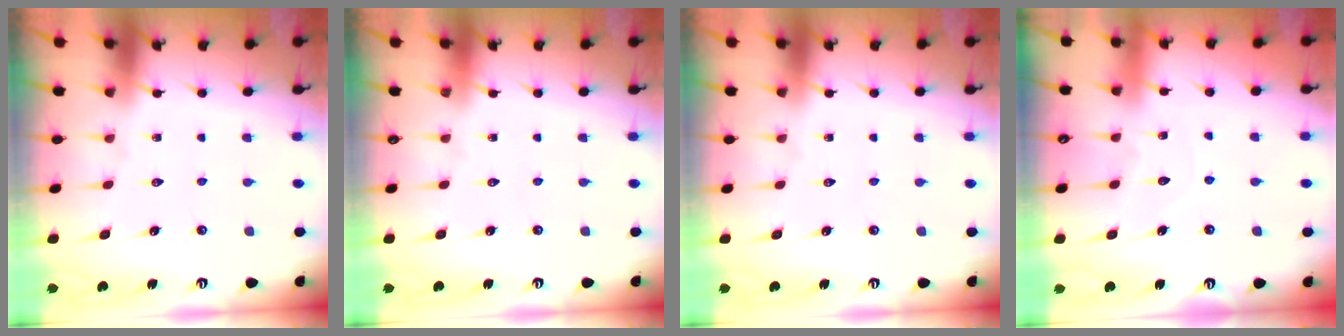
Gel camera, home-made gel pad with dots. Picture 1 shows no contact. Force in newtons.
{"total": 0.0}
{"total": 0.0}
{"total": 4.8, "press": 4.8, "slide": 0.1}